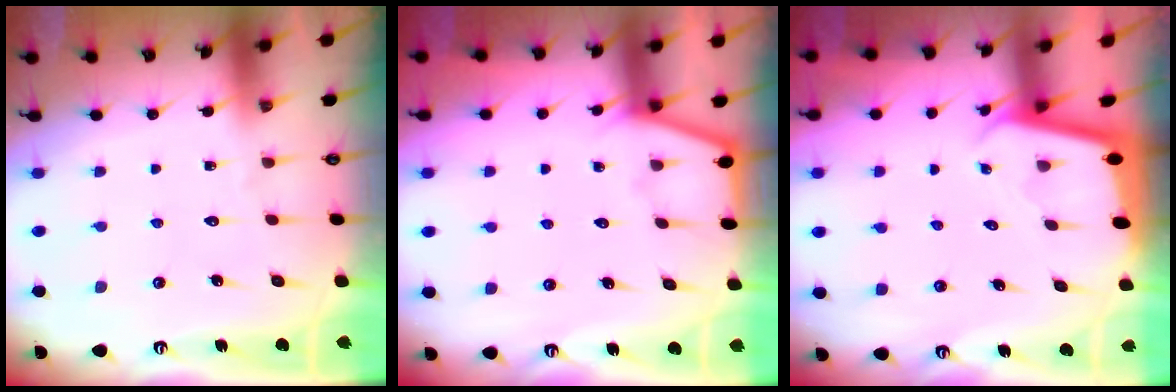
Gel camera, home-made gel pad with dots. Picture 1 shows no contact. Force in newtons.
{"total": 3.2, "press": 3.1, "slide": 0.3}
{"total": 1.9, "press": 1.9, "slide": 0.2}